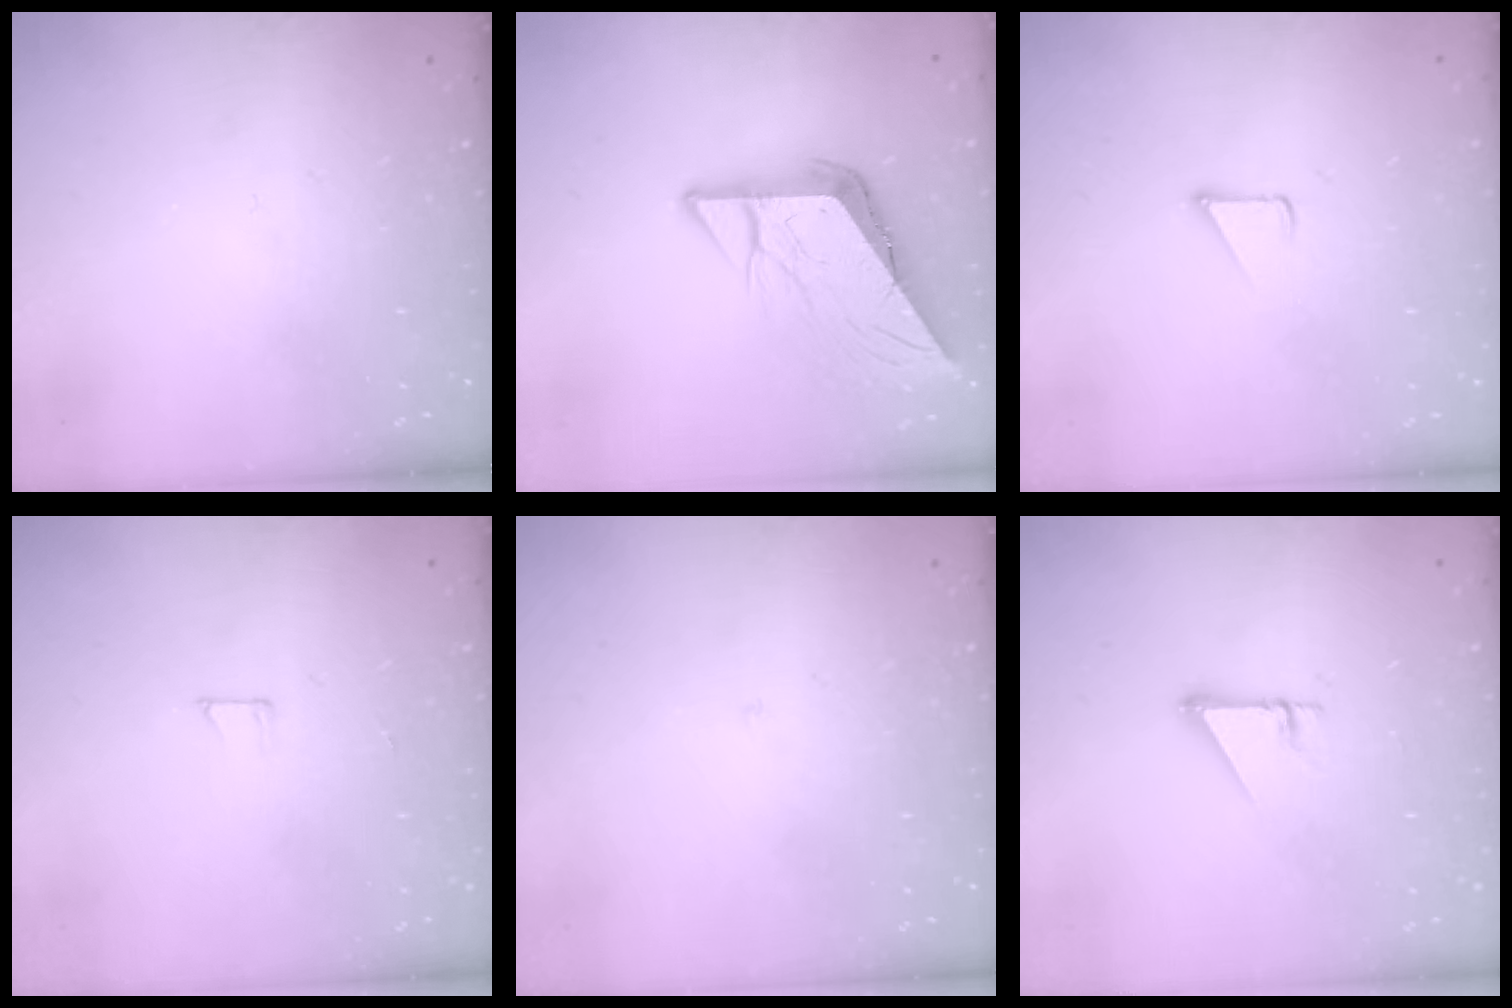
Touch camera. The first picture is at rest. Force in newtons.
{"total": 9.0, "press": 8.9, "slide": 1.0}
{"total": 2.8, "press": 2.8, "slide": 0.2}
{"total": 3.9, "press": 3.9, "slide": 0.2}
{"total": 2.0, "press": 2.0, "slide": 0.2}
{"total": 2.7, "press": 2.7, "slide": 0.1}